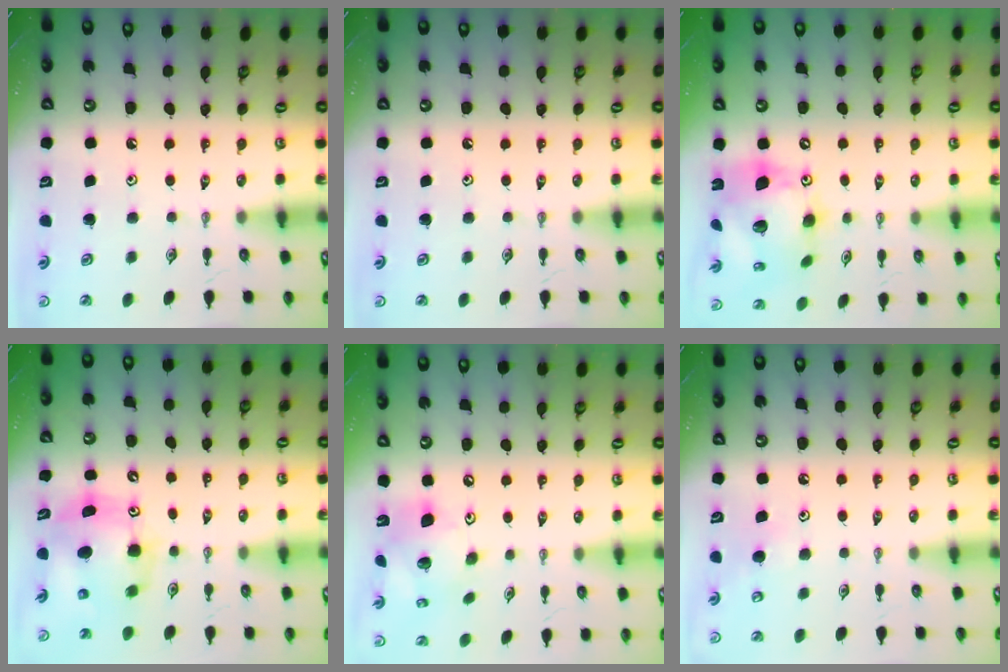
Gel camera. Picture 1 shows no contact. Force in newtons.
{"total": 0.0}
{"total": 16.3, "press": 16.3, "slide": 1.7}
{"total": 8.7, "press": 8.4, "slide": 2.1}
{"total": 15.2, "press": 15.1, "slide": 2.1}
{"total": 6.1, "press": 6.0, "slide": 0.9}